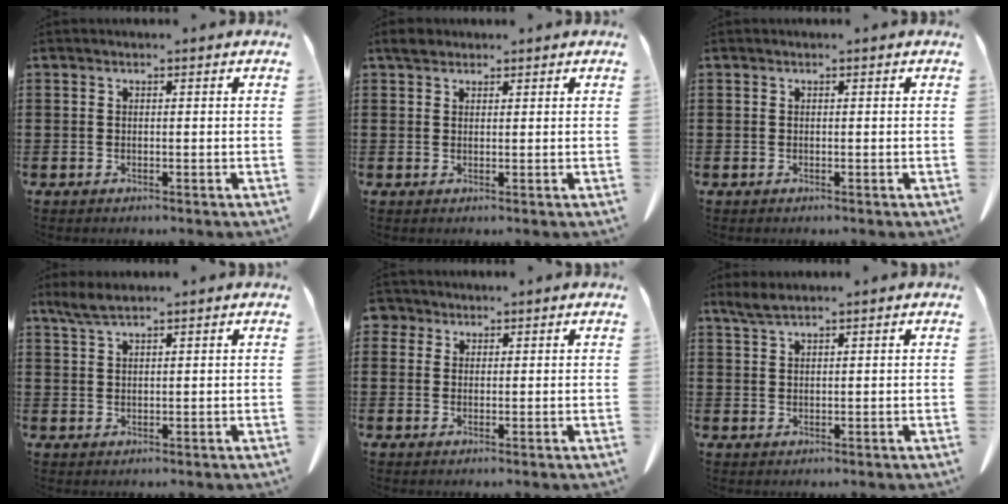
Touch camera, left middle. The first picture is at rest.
{"total": 1.9, "force": [1.6, 0.9, 0.6], "torque": [-0.008, 0.003, 0.028]}
{"total": 0.0}
{"total": 2.9, "force": [2.1, 0.5, 1.9], "torque": [-0.043, 0.001, 0.038]}
{"total": 2.1, "force": [1.4, 1.5, 0.4], "torque": [-0.016, 0.007, 0.025]}
{"total": 2.3, "force": [1.8, 0.3, 1.4], "torque": [-0.032, 0.001, 0.032]}